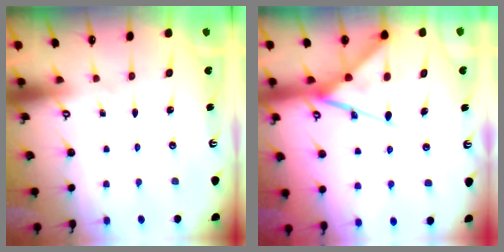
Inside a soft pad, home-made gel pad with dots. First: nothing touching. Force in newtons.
{"total": 11.4, "press": 11.3, "slide": 1.2}